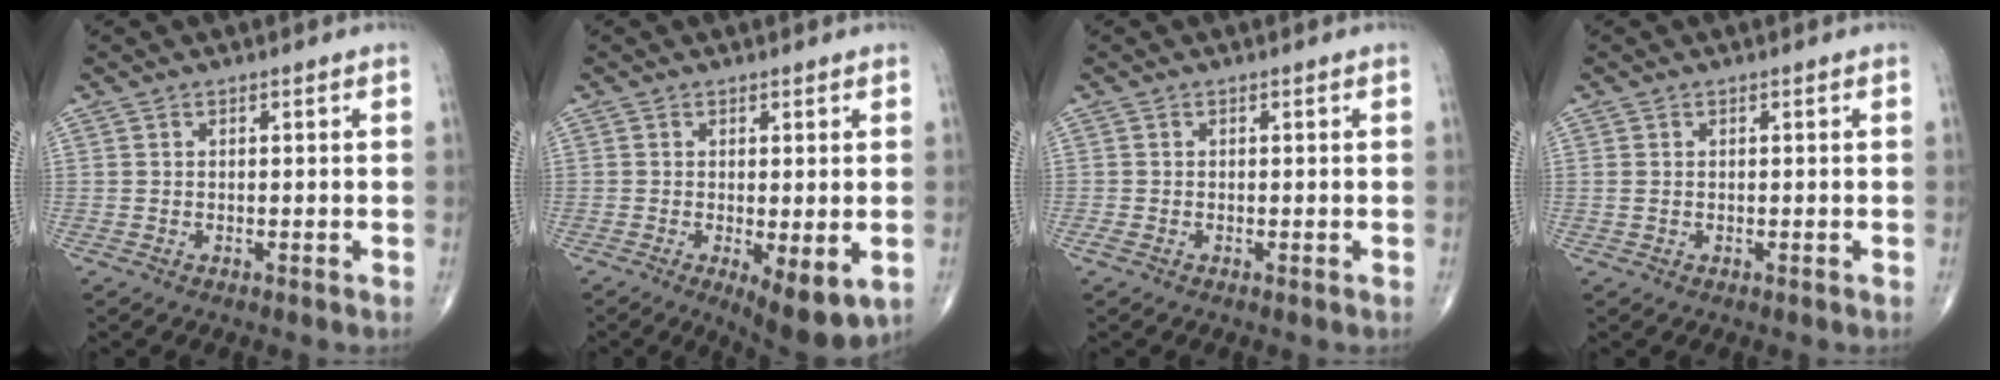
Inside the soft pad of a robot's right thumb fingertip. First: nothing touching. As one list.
[{"total": 7.9, "force": [-2.1, 2.8, 7.1], "torque": [-0.100, -0.022, -0.025]}, {"total": 1.0, "force": [-0.4, 0.5, 0.7], "torque": [-0.022, -0.004, -0.009]}, {"total": 0.8, "force": [0.1, 0.6, 0.4], "torque": [-0.012, 0.005, 0.005]}]